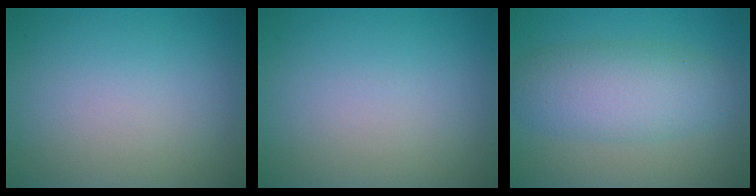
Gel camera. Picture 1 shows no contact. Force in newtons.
{"total": 0.0}
{"total": 5.5, "press": 5.5, "slide": 0.2}